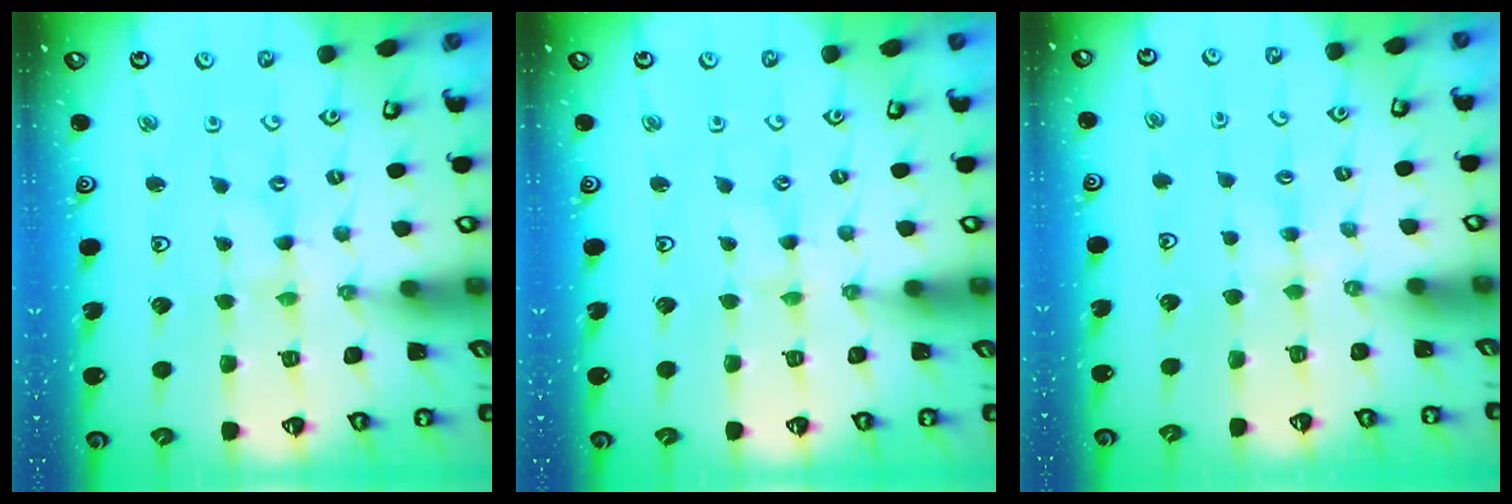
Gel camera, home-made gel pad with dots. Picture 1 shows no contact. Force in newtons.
{"total": 0.0}
{"total": 2.4, "press": 2.3, "slide": 0.4}